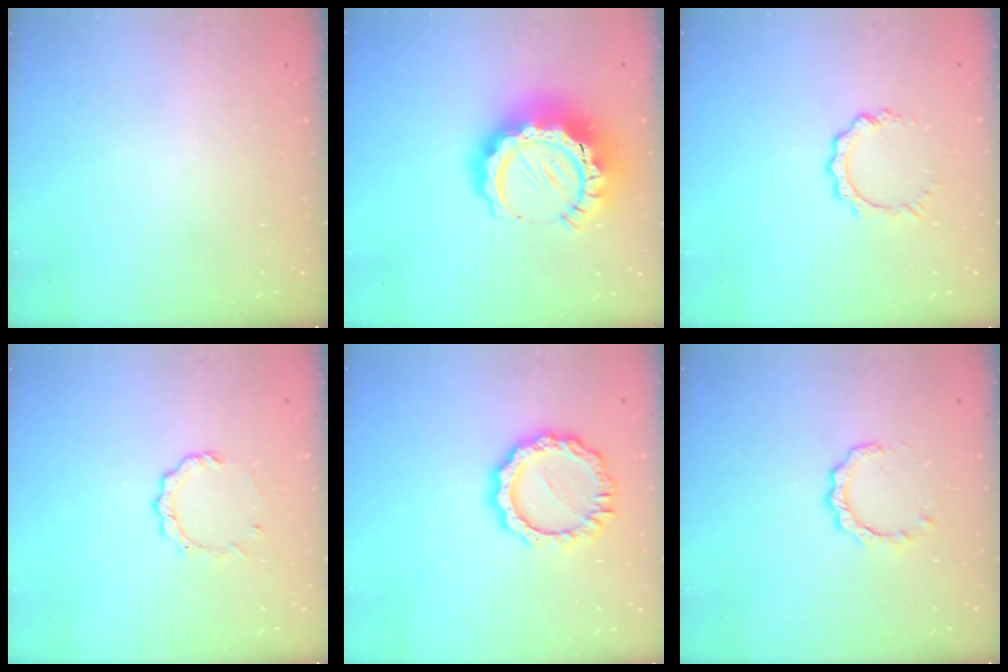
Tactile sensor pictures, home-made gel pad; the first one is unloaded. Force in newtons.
{"total": 19.4, "press": 19.3, "slide": 1.8}
{"total": 5.9, "press": 5.9, "slide": 0.5}
{"total": 5.5, "press": 5.5, "slide": 0.5}
{"total": 11.8, "press": 11.7, "slide": 0.9}
{"total": 5.3, "press": 5.3, "slide": 0.5}